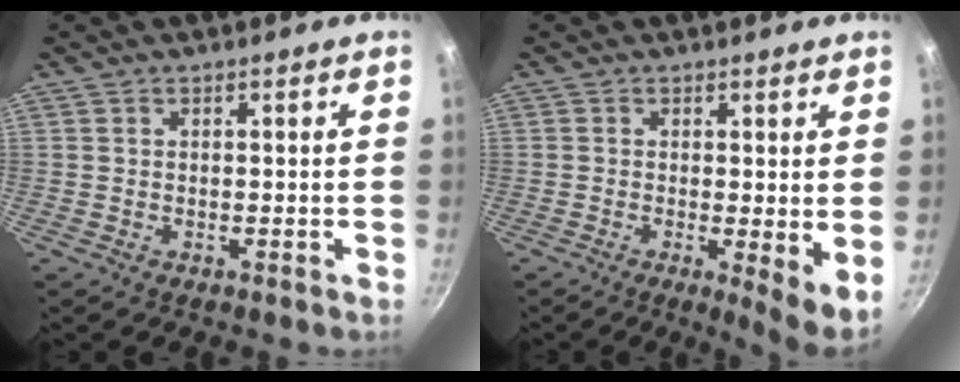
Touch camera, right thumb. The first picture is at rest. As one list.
[{"total": 5.5, "force": [-0.2, 1.1, 5.4], "torque": [-0.075, -0.020, -0.004]}]